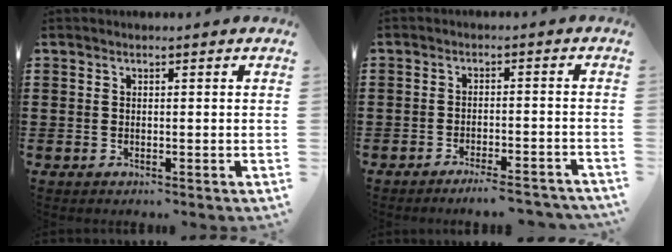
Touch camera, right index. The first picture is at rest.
{"total": 3.5, "force": [-3.3, -0.2, 1.4], "torque": [-0.021, -0.004, -0.063]}